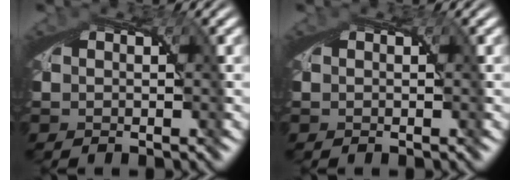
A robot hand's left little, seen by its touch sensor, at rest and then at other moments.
{"total": 0.0}